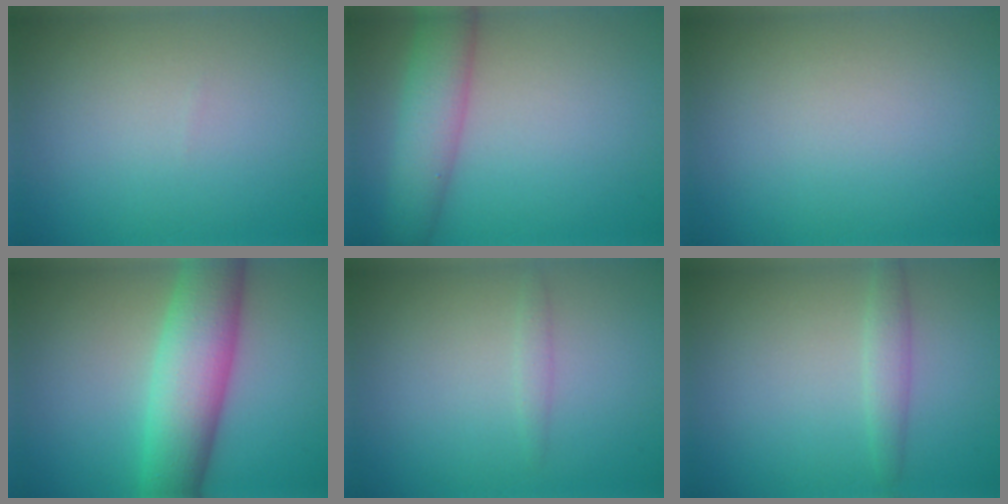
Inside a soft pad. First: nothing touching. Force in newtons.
{"total": 5.1, "press": 5.1, "slide": 0.2}
{"total": 0.0}
{"total": 7.8, "press": 7.8, "slide": 0.1}
{"total": 0.8, "press": 0.8, "slide": 0.1}
{"total": 1.7, "press": 1.7, "slide": 0.0}